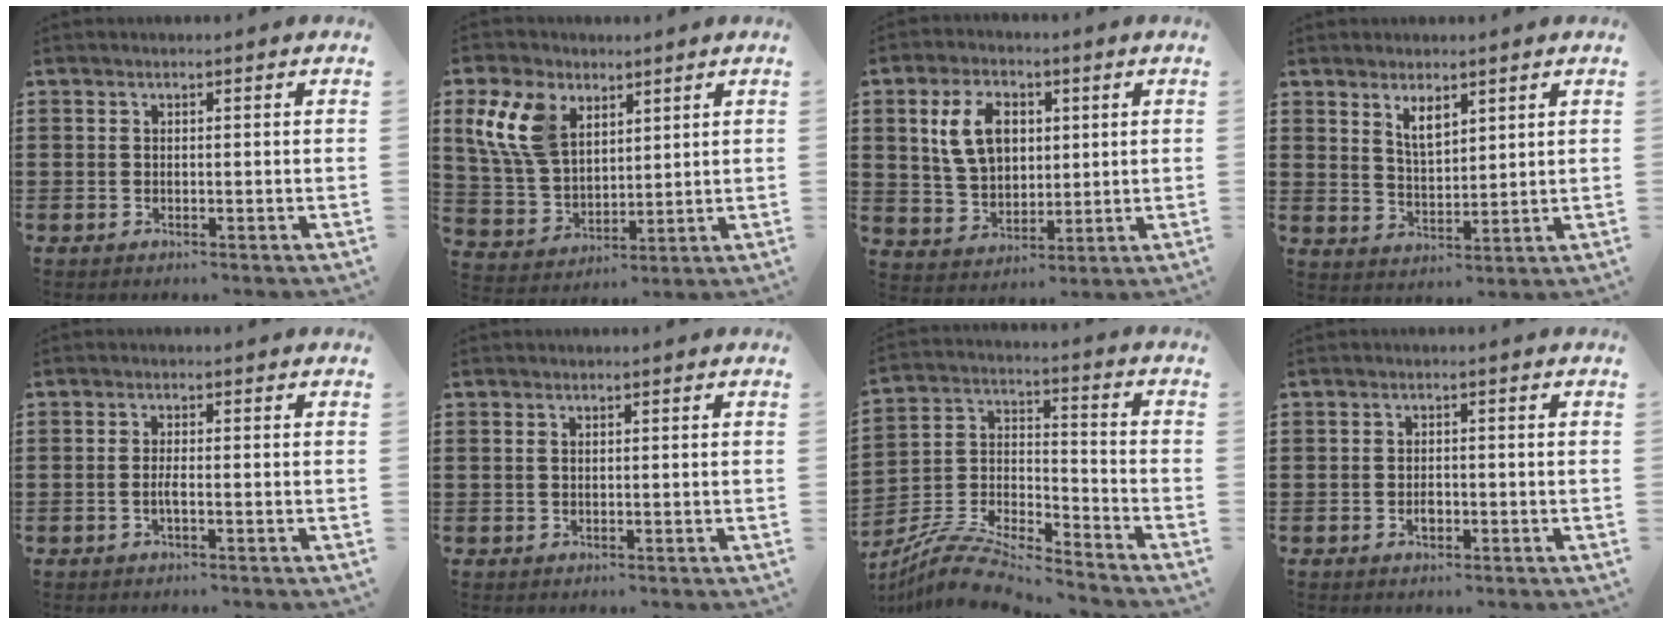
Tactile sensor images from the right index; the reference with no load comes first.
{"total": 10.0, "force": [4.9, 6.3, 6.0], "torque": [-0.160, 0.004, 0.091]}
{"total": 8.9, "force": [2.3, 5.9, 6.2], "torque": [-0.144, 0.013, 0.037]}
{"total": 3.9, "force": [2.7, 1.6, 2.4], "torque": [-0.048, -0.001, 0.047]}
{"total": 1.7, "force": [-0.7, 0.1, 1.5], "torque": [-0.037, -0.005, -0.013]}
{"total": 0.6, "force": [0.2, 0.3, 0.4], "torque": [-0.009, 0.002, 0.004]}
{"total": 8.9, "force": [-8.3, 1.1, 2.9], "torque": [-0.066, 0.004, -0.170]}
{"total": 1.5, "force": [-0.5, 0.8, 1.1], "torque": [-0.023, -0.001, -0.008]}